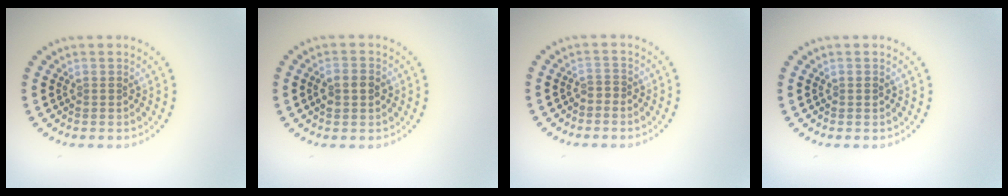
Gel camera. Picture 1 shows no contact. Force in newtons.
{"total": 2.0, "press": 2.0, "slide": 0.3}
{"total": 0.6, "press": 0.2, "slide": 0.5}
{"total": 0.6, "press": 0.6, "slide": 0.0}